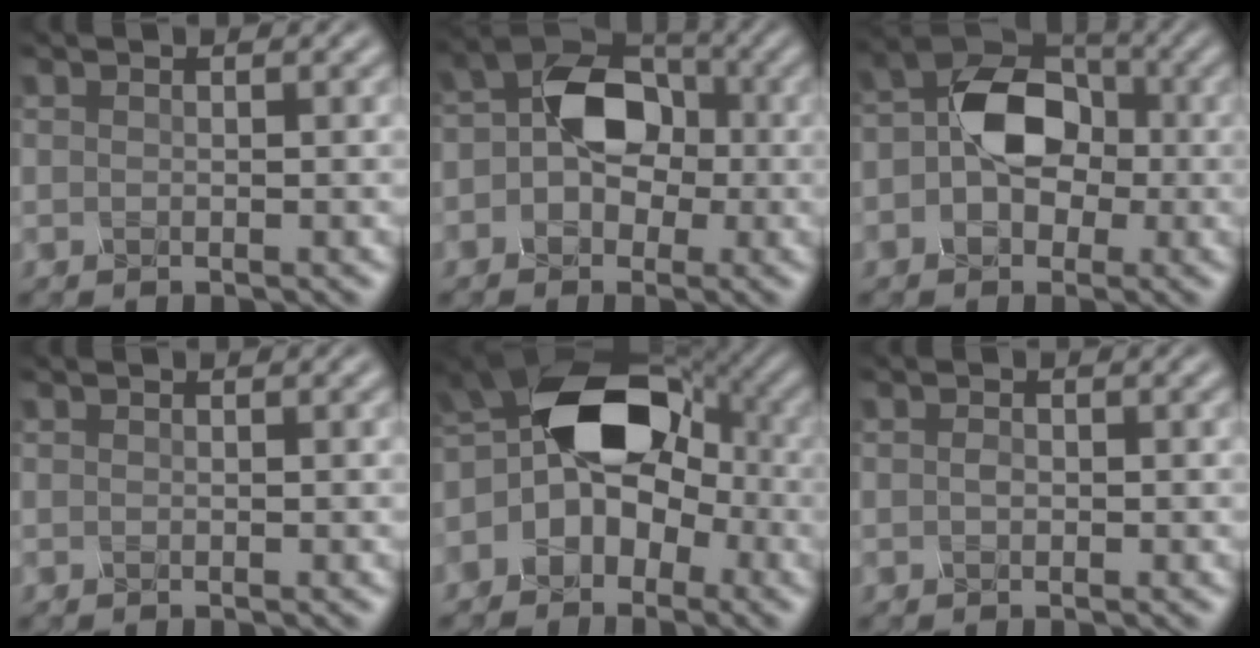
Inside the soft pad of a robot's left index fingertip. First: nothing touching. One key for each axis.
{"total": 6.2, "fx": -0.4, "fy": 4.4, "fz": 4.3, "tx": -0.060, "ty": 0.016, "tz": -0.018}
{"total": 6.7, "fx": -0.6, "fy": 4.7, "fz": 4.7, "tx": -0.073, "ty": 0.013, "tz": -0.019}
{"total": 0.0}
{"total": 11.0, "fx": -1.2, "fy": 7.5, "fz": 8.0, "tx": -0.084, "ty": 0.020, "tz": -0.048}
{"total": 0.7, "fx": -0.1, "fy": 0.5, "fz": 0.5, "tx": -0.012, "ty": 0.000, "tz": -0.002}